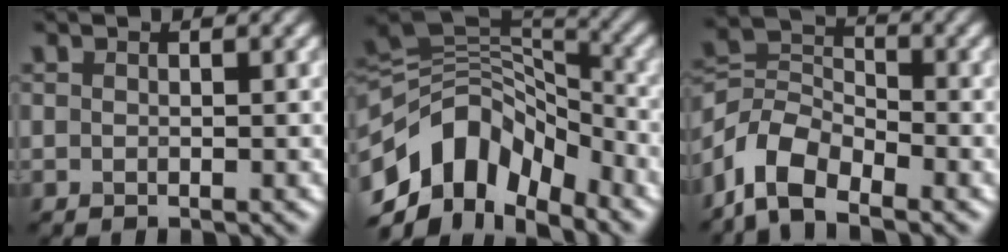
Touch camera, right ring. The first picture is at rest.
{"total": 10.7, "force": [-5.6, 6.6, 6.3], "torque": [-0.103, 0.016, -0.111]}
{"total": 5.9, "force": [-4.1, 3.0, 3.1], "torque": [-0.055, 0.005, -0.094]}